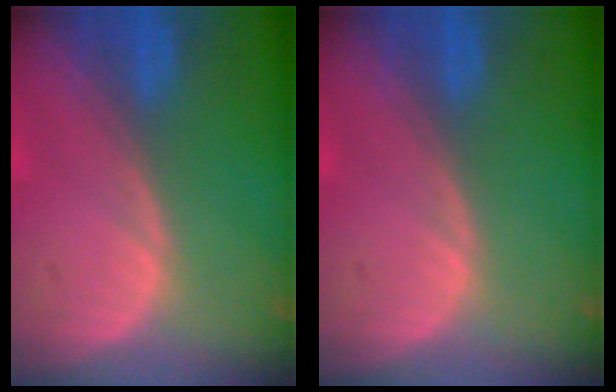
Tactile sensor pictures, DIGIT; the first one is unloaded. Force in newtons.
{"total": 0.0}